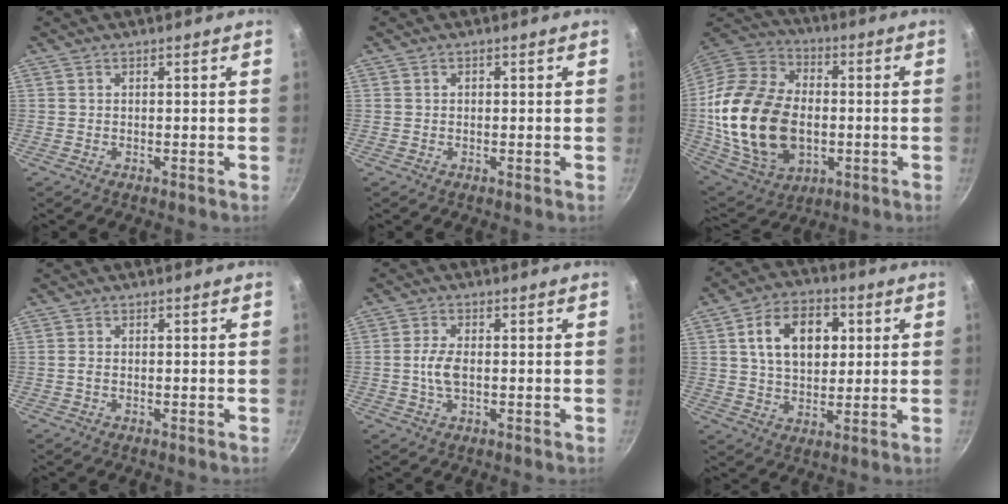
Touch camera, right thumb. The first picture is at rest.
{"total": 0.6, "force": [0.1, 0.5, 0.3], "torque": [-0.004, 0.004, 0.002]}
{"total": 25.5, "force": [-2.3, 17.5, 18.3], "torque": [-0.344, 0.018, -0.031]}
{"total": 1.0, "force": [-0.1, 0.6, 0.7], "torque": [-0.015, 0.001, -0.002]}
{"total": 4.4, "force": [-0.3, 2.3, 3.8], "torque": [-0.076, 0.006, -0.009]}
{"total": 13.8, "force": [3.4, 9.3, 9.7], "torque": [-0.127, 0.004, 0.051]}